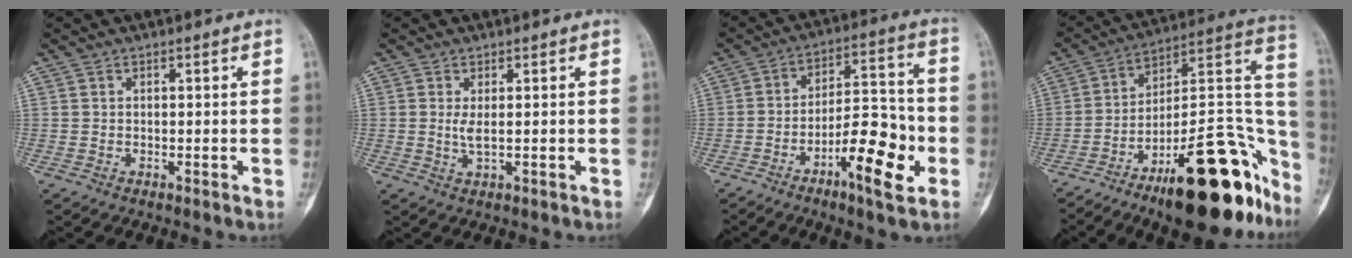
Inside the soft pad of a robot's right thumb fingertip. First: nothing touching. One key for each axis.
{"total": 2.2, "fx": 0.2, "fy": 0.3, "fz": 2.1, "tx": -0.054, "ty": -0.008, "tz": 0.008}
{"total": 14.0, "fx": -5.6, "fy": 4.4, "fz": 12.0, "tx": -0.180, "ty": 0.037, "tz": -0.090}
{"total": 29.2, "fx": -15.8, "fy": 9.9, "fz": 22.4, "tx": -0.229, "ty": 0.097, "tz": -0.239}